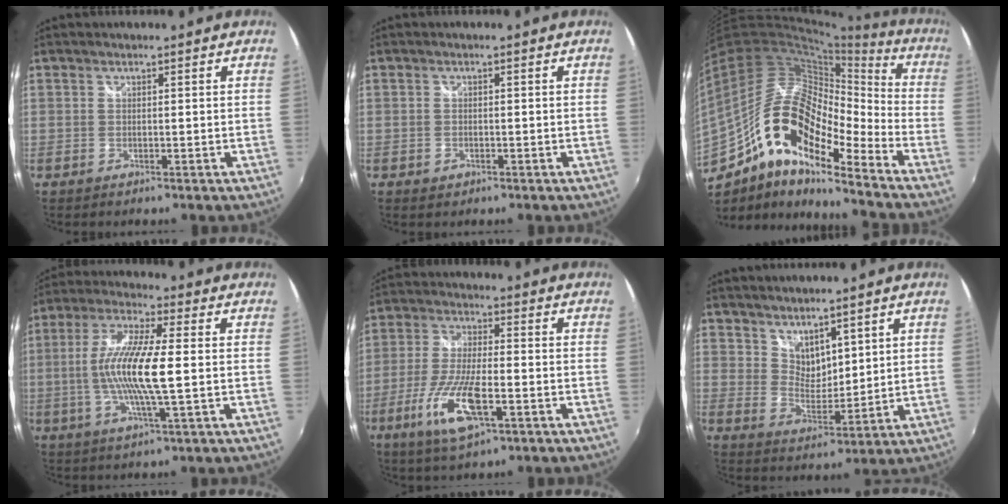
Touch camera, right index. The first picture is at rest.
{"total": 1.5, "force": [-0.7, 1.2, 0.5], "torque": [-0.011, -0.004, -0.011]}
{"total": 20.6, "force": [-10.7, 7.9, 15.7], "torque": [-0.266, -0.019, -0.214]}
{"total": 13.0, "force": [-0.7, 1.4, 12.9], "torque": [-0.252, -0.001, -0.020]}
{"total": 12.3, "force": [-5.0, 3.4, 10.7], "torque": [-0.229, -0.015, -0.096]}
{"total": 6.4, "force": [5.0, 3.2, 2.4], "torque": [-0.031, -0.003, 0.097]}